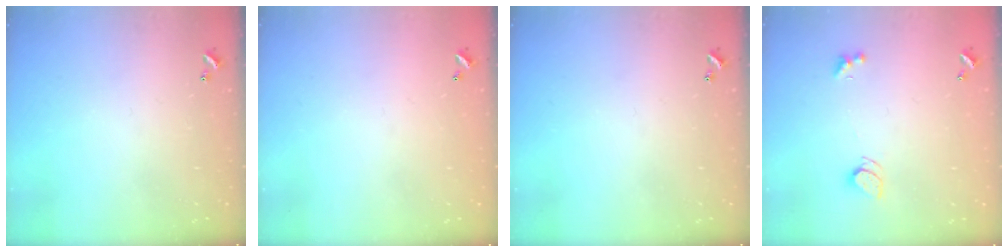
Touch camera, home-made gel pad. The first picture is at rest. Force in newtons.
{"total": 2.8, "press": 2.8, "slide": 0.1}
{"total": 0.0}
{"total": 2.5, "press": 2.4, "slide": 0.6}